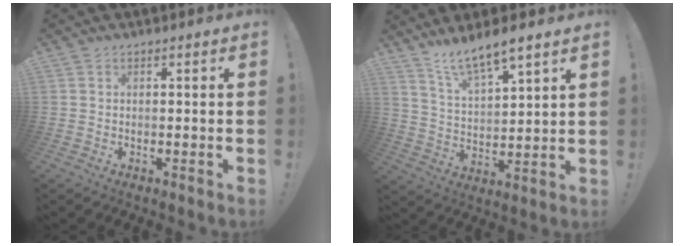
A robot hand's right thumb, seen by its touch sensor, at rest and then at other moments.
{"total": 9.3, "force": [8.1, 1.6, 4.2], "torque": [-0.075, -0.058, 0.144]}